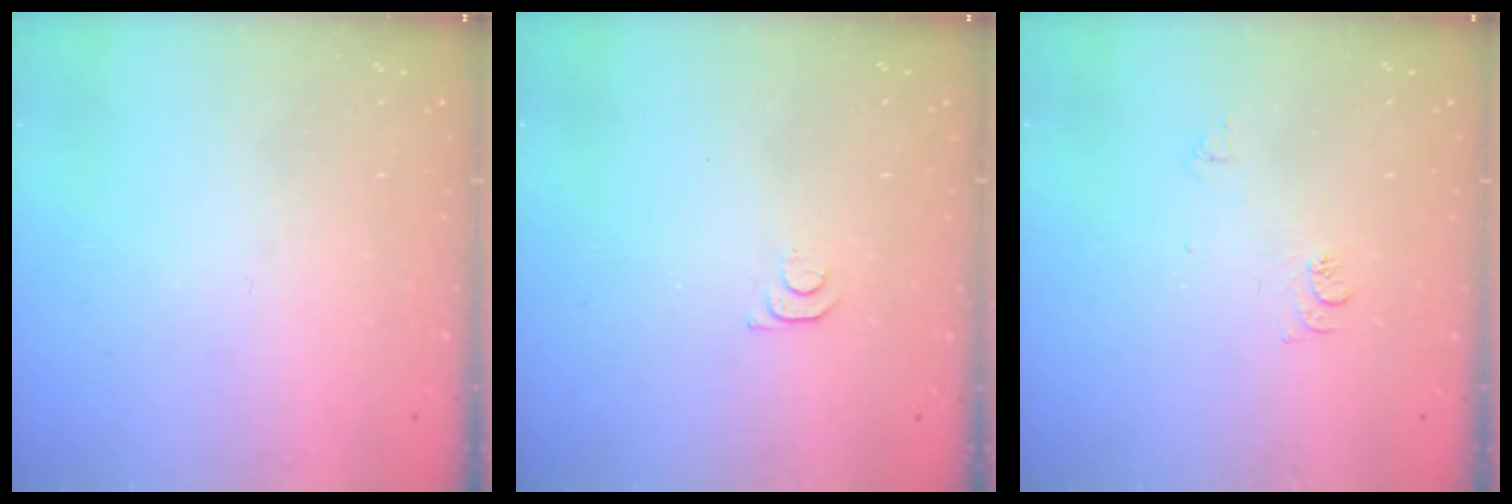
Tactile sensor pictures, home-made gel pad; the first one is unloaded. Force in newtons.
{"total": 4.3, "press": 4.2, "slide": 0.5}
{"total": 7.4, "press": 7.3, "slide": 0.8}